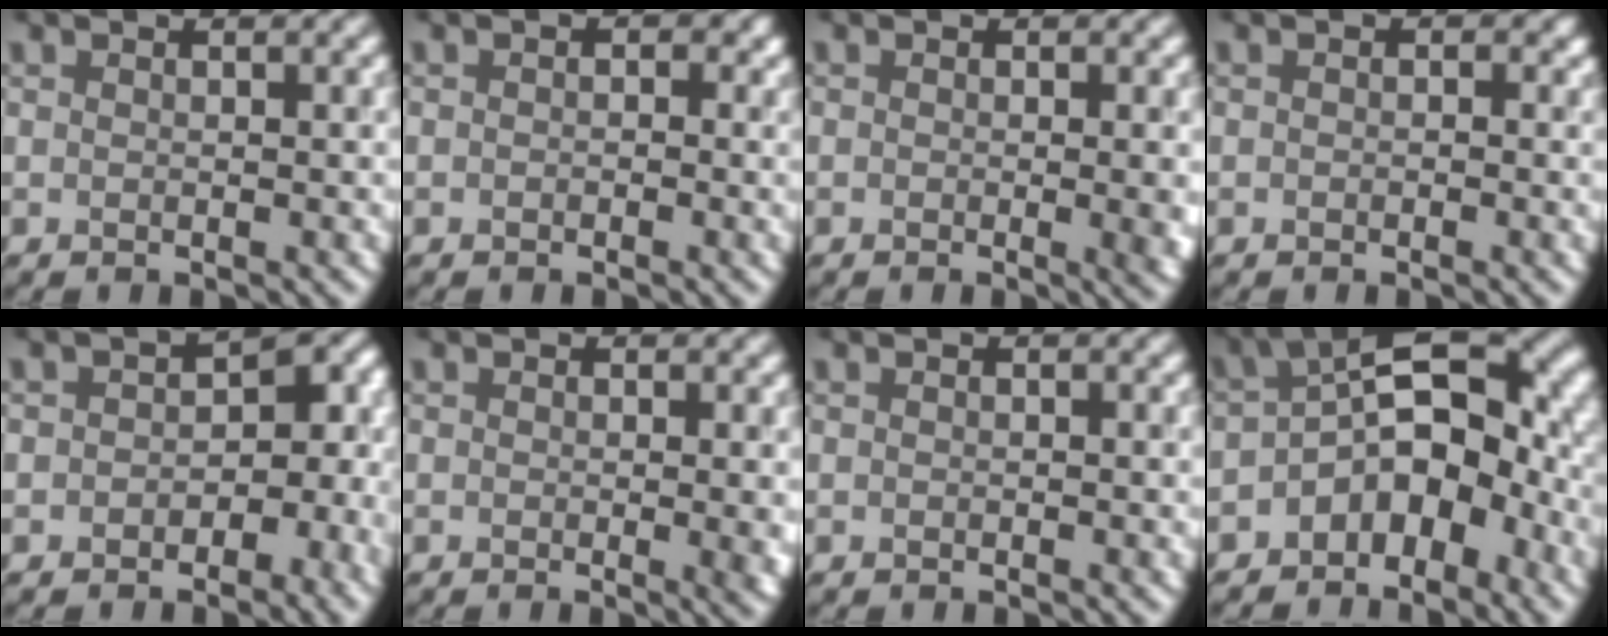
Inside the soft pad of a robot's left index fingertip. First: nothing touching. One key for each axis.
{"total": 1.0, "fx": -0.1, "fy": 0.8, "fz": 0.6, "tx": -0.008, "ty": -0.004, "tz": -0.006}
{"total": 3.1, "fx": -0.3, "fy": 1.1, "fz": 2.8, "tx": -0.027, "ty": -0.007, "tz": -0.002}
{"total": 0.7, "fx": -0.2, "fy": 0.5, "fz": 0.4, "tx": -0.003, "ty": -0.003, "tz": -0.004}
{"total": 5.9, "fx": -1.1, "fy": 4.2, "fz": 4.0, "tx": -0.012, "ty": 0.011, "tz": -0.027}
{"total": 2.4, "fx": -0.3, "fy": 0.8, "fz": 2.3, "tx": -0.025, "ty": -0.008, "tz": -0.003}
{"total": 0.0}
{"total": 8.5, "fx": -2.7, "fy": 5.0, "fz": 6.4, "tx": -0.078, "ty": 0.017, "tz": -0.059}